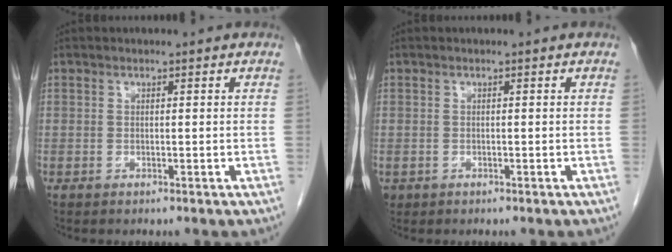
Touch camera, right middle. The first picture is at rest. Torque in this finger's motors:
{"motor_torque": [-0.13, 0.16, -0.07, -0.01]}